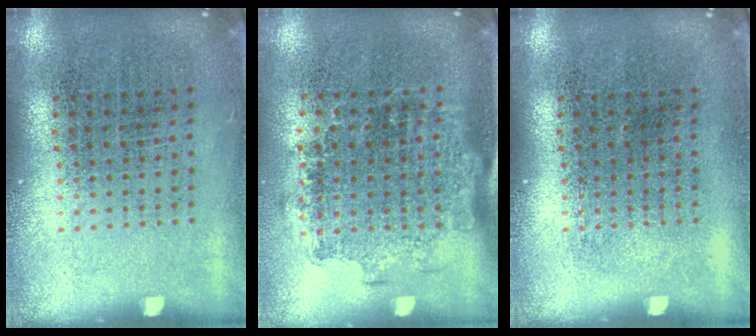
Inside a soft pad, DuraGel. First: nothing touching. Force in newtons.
{"total": 1.3, "press": 1.1, "slide": 0.7}
{"total": 0.0}